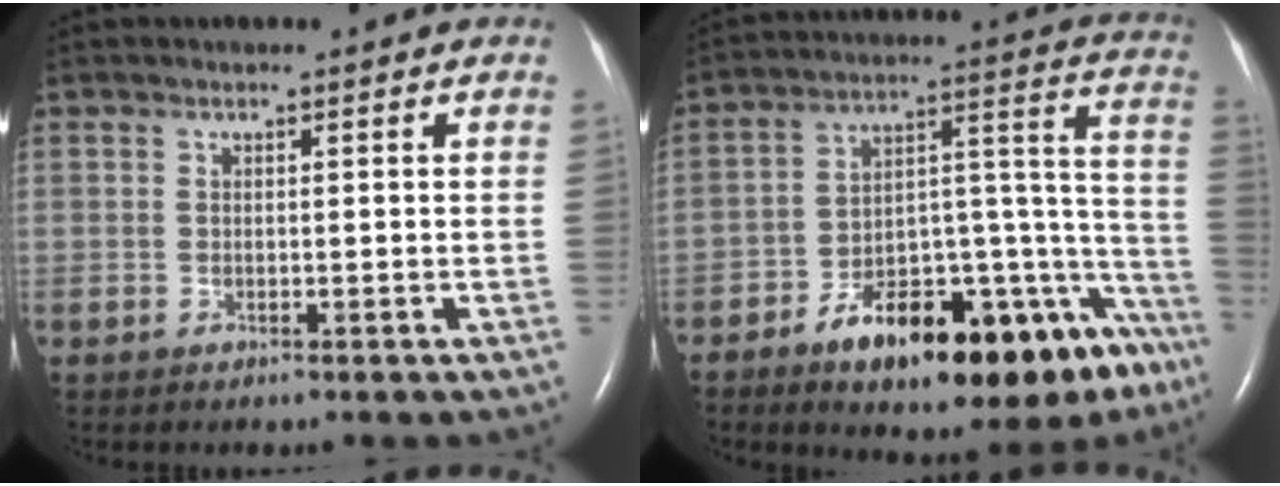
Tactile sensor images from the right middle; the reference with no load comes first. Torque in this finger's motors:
{"motor_torque": [1.17, -0.97, 0.38, 0.10]}